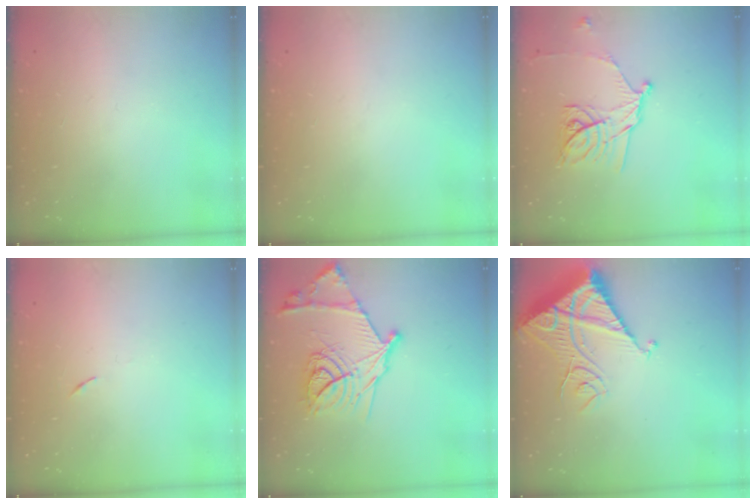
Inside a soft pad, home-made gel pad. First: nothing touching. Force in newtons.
{"total": 0.0}
{"total": 13.5, "press": 13.5, "slide": 0.1}
{"total": 3.7, "press": 3.6, "slide": 0.7}
{"total": 19.6, "press": 19.5, "slide": 1.5}
{"total": 15.5, "press": 15.4, "slide": 1.6}